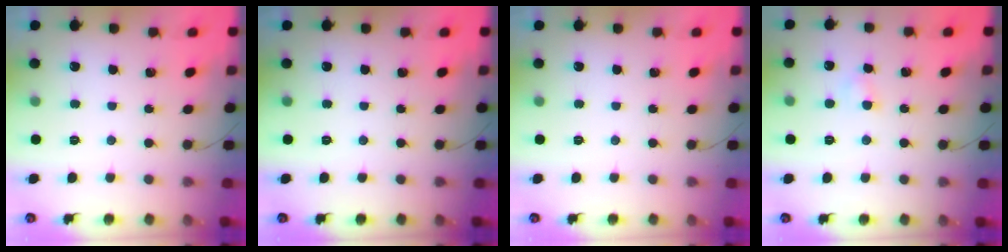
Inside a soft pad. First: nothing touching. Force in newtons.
{"total": 0.0}
{"total": 0.0}
{"total": 3.0, "press": 2.9, "slide": 0.8}